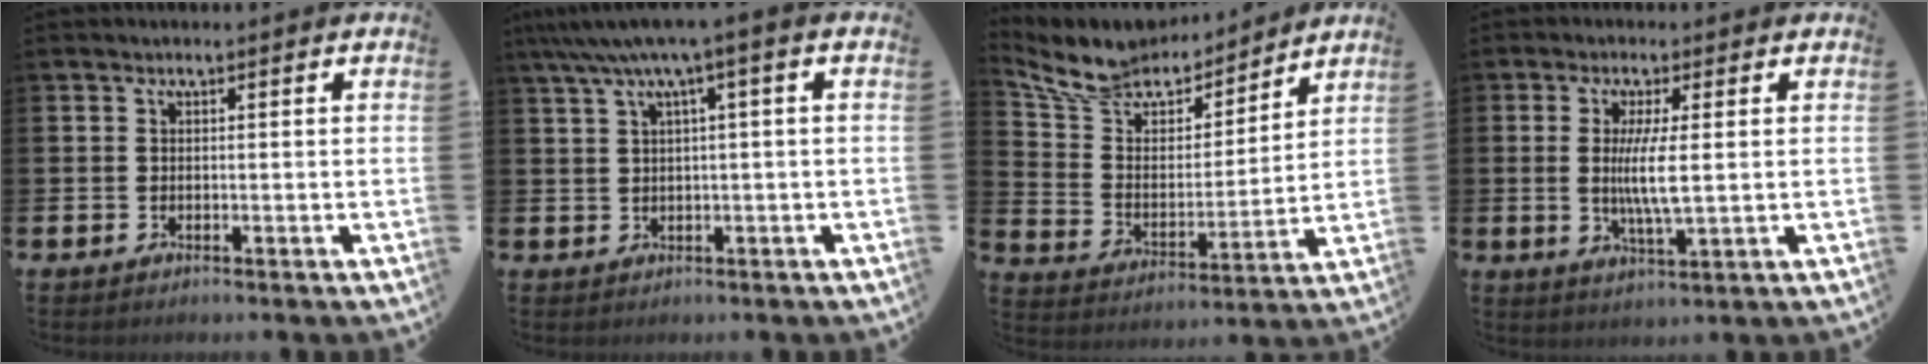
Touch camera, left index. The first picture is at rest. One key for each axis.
{"total": 4.2, "fx": 1.6, "fy": 0.1, "fz": 3.8, "tx": -0.083, "ty": 0.000, "tz": 0.024}
{"total": 10.3, "fx": 9.6, "fy": 3.4, "fz": 1.7, "tx": -0.086, "ty": -0.071, "tz": 0.172}
{"total": 5.2, "fx": 0.5, "fy": 0.8, "fz": 5.1, "tx": -0.088, "ty": -0.005, "tz": 0.005}